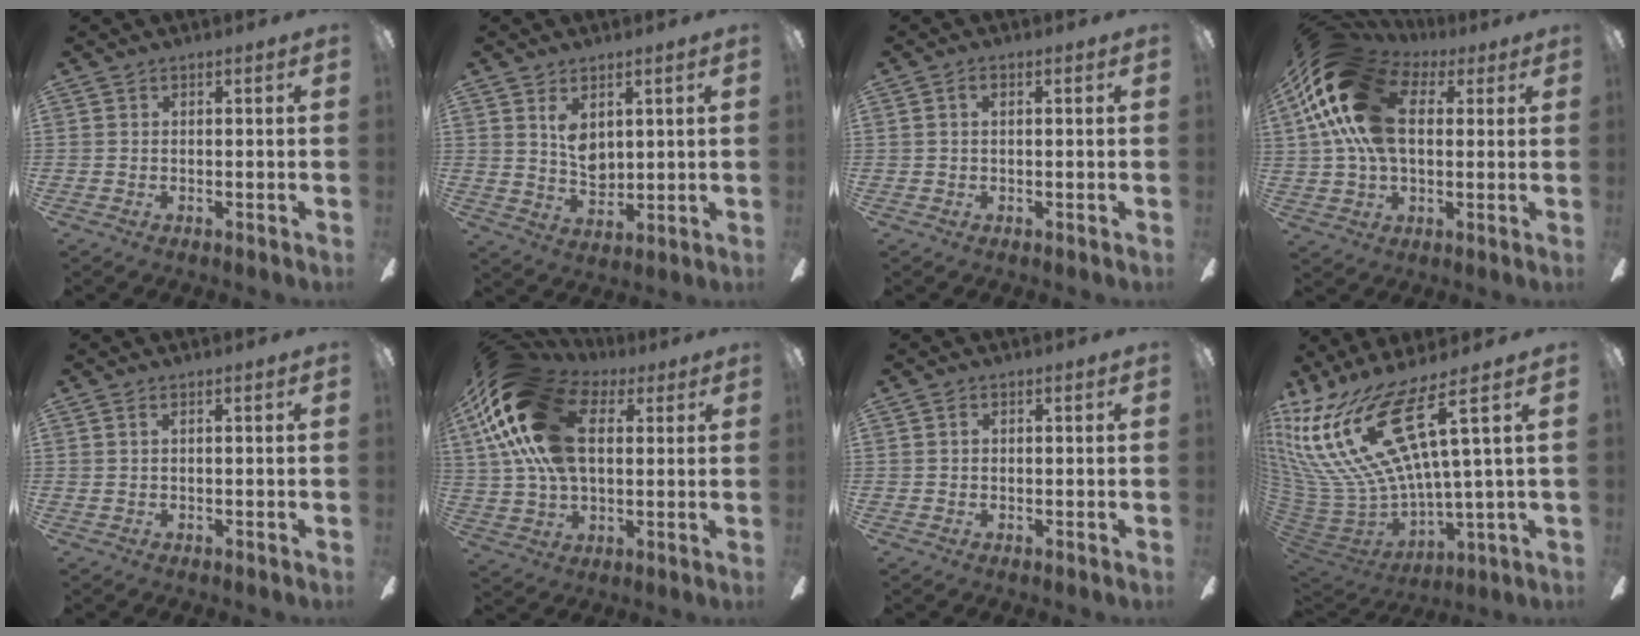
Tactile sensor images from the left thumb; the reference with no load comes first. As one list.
[{"total": 6.7, "force": [3.2, 4.4, 3.9], "torque": [-0.054, -0.015, 0.057]}, {"total": 1.8, "force": [0.4, 1.0, 1.5], "torque": [-0.022, 0.003, 0.005]}, {"total": 22.6, "force": [5.1, 14.4, 16.6], "torque": [-0.350, 0.015, 0.088]}, {"total": 1.0, "force": [0.4, 0.4, 0.8], "torque": [-0.017, 0.003, 0.006]}, {"total": 25.6, "force": [7.4, 15.8, 18.7], "torque": [-0.385, 0.000, 0.126]}, {"total": 1.3, "force": [0.4, 1.0, 0.7], "torque": [-0.007, 0.002, 0.005]}, {"total": 23.9, "force": [12.5, 7.6, 18.9], "torque": [-0.423, -0.076, 0.218]}]